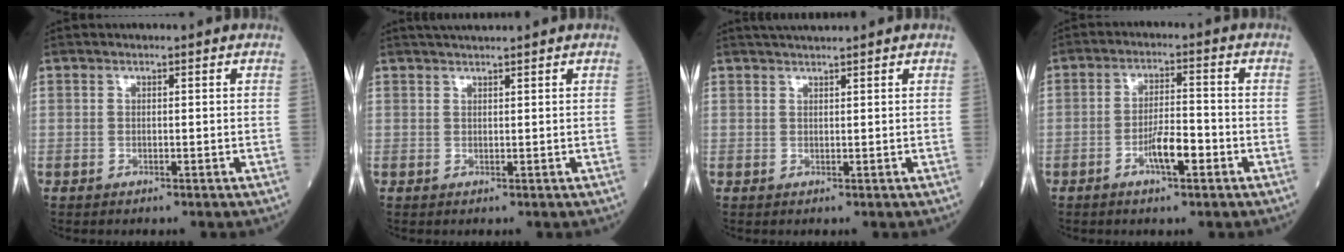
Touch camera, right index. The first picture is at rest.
{"total": 2.4, "force": [2.2, -0.4, 0.8], "torque": [-0.010, 0.018, 0.044]}
{"total": 2.6, "force": [2.4, -0.4, 0.8], "torque": [-0.011, 0.018, 0.047]}
{"total": 5.4, "force": [-2.3, 1.1, 4.7], "torque": [-0.090, 0.004, -0.040]}